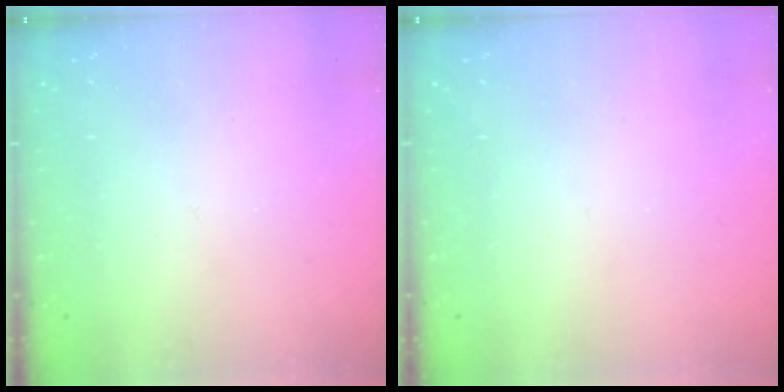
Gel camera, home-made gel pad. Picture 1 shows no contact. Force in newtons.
{"total": 0.0}